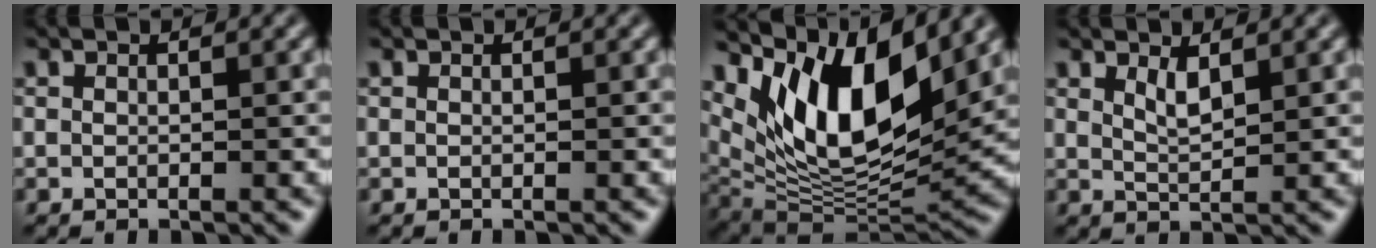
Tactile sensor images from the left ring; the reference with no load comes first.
{"total": 0.0}
{"total": 11.9, "force": [6.0, 4.8, 9.1], "torque": [-0.144, -0.011, 0.117]}
{"total": 1.7, "force": [1.1, 0.4, 1.2], "torque": [-0.025, -0.004, 0.022]}